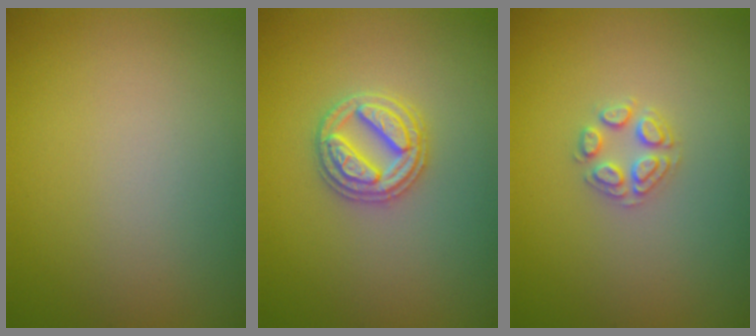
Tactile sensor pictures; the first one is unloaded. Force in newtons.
{"total": 3.2, "press": 3.2, "slide": 0.6}
{"total": 2.2, "press": 2.2, "slide": 0.2}